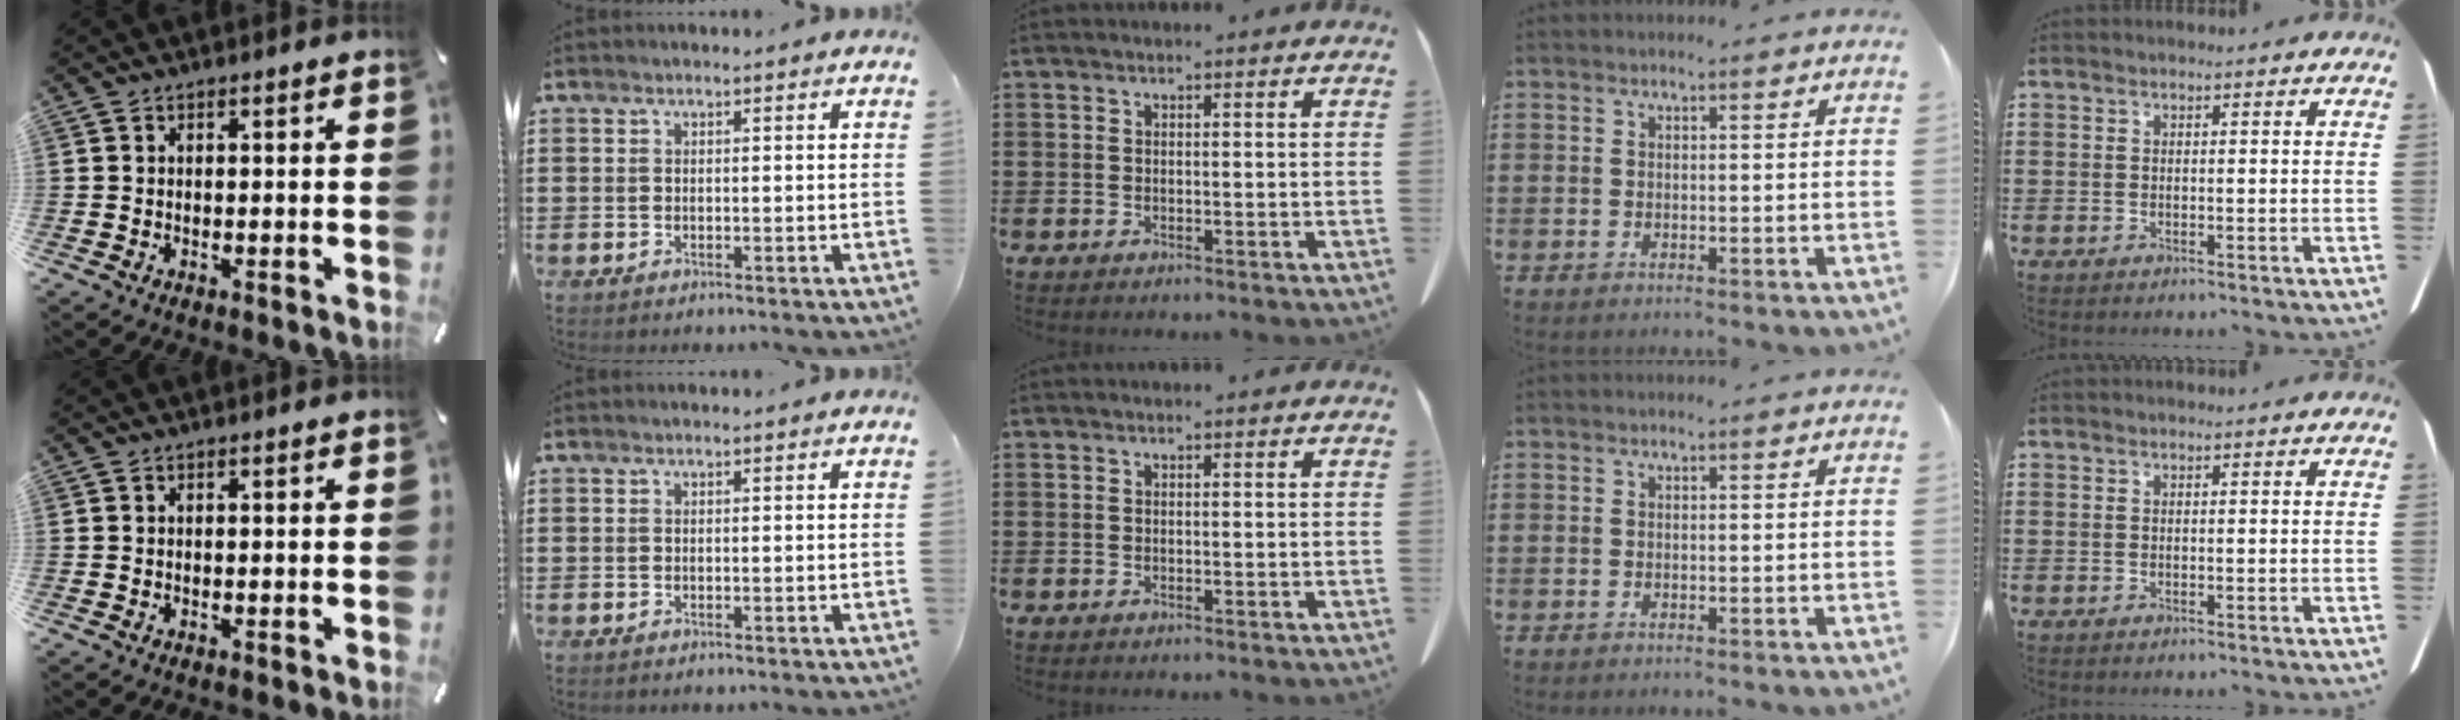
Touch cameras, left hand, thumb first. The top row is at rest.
{}